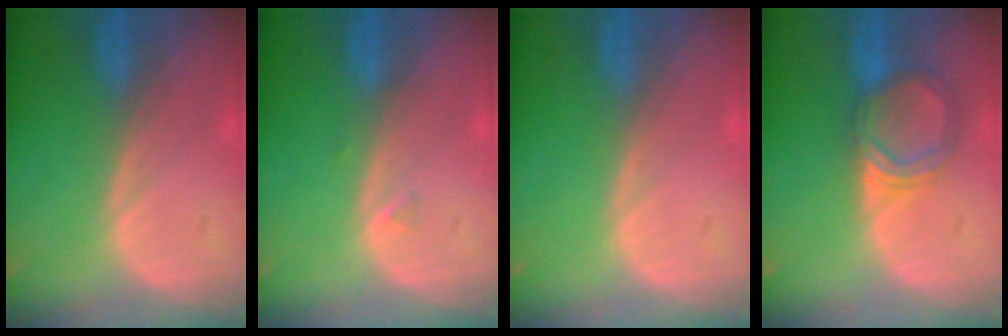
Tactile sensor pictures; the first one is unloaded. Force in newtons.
{"total": 0.7, "press": 0.7, "slide": 0.2}
{"total": 0.0}
{"total": 5.5, "press": 5.2, "slide": 1.7}